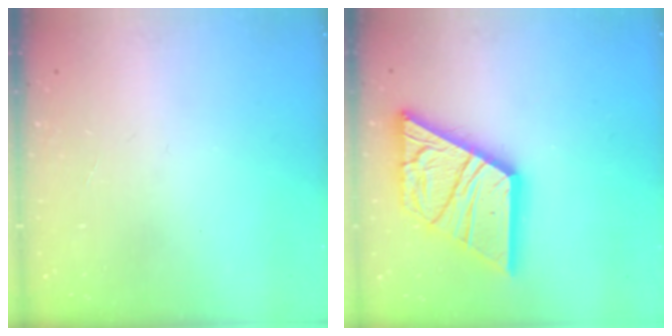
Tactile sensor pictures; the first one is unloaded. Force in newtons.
{"total": 25.6, "press": 25.4, "slide": 2.9}